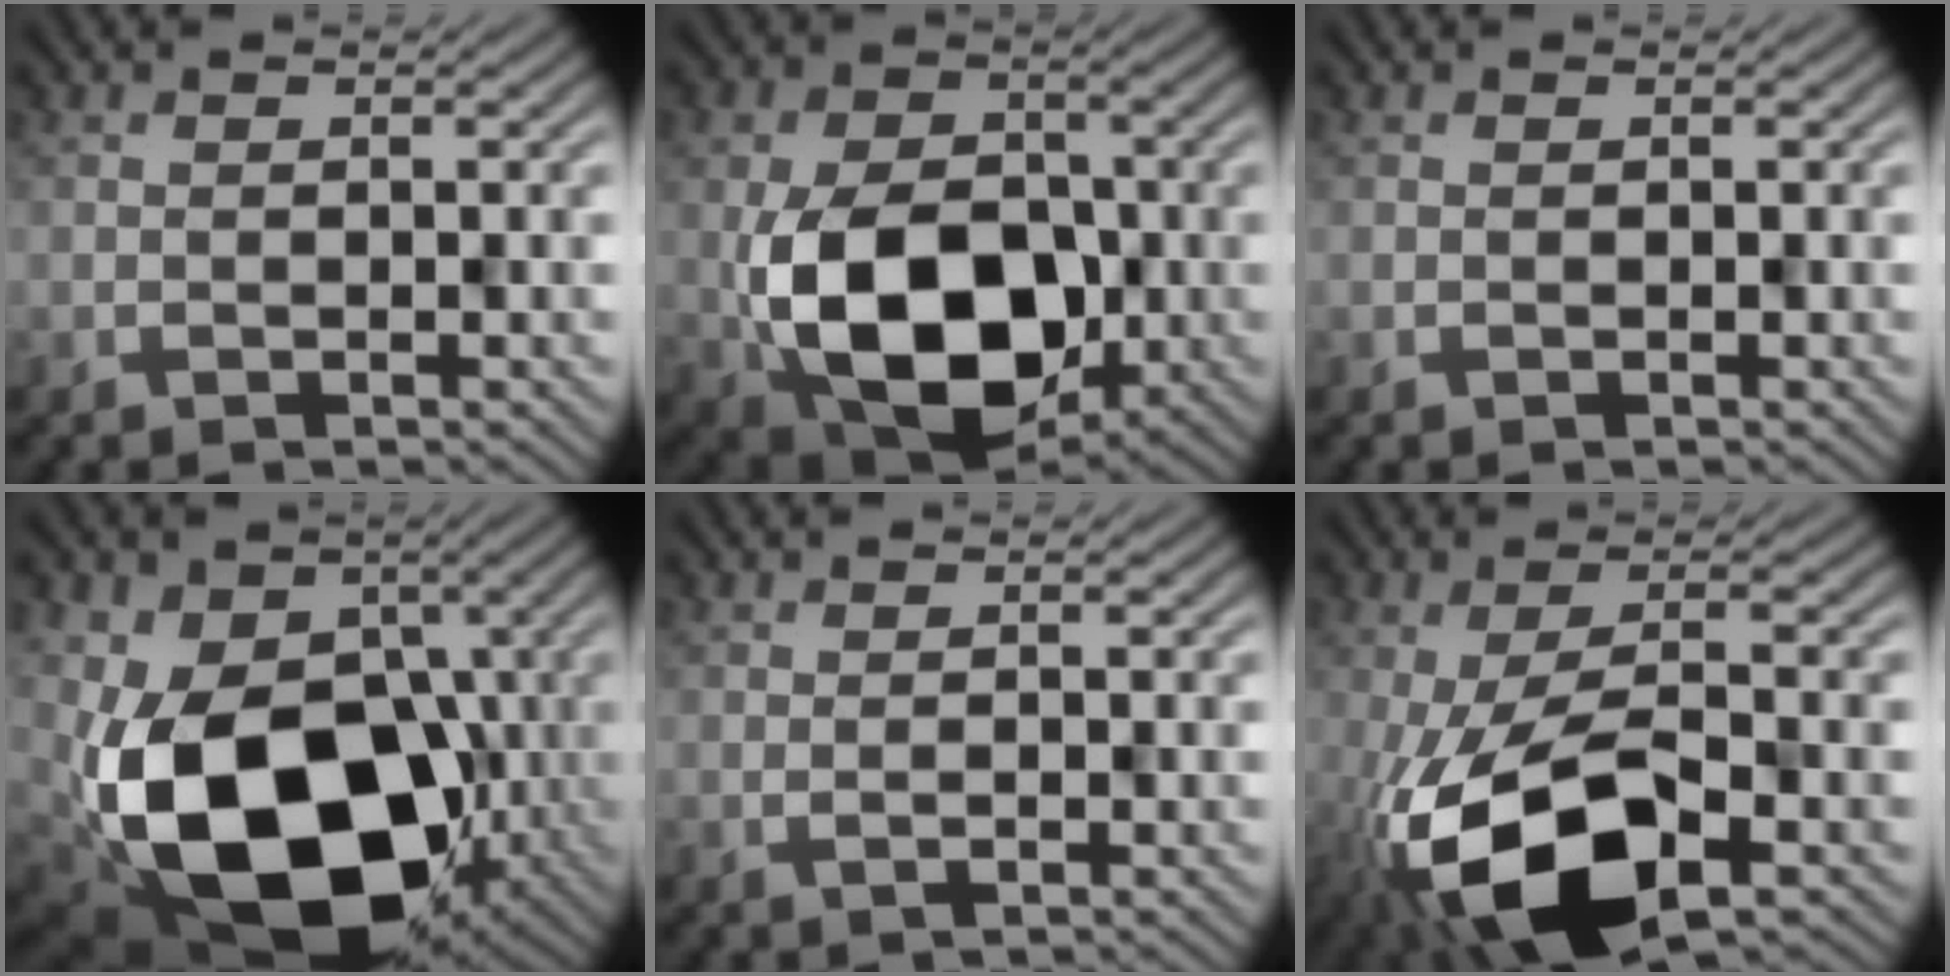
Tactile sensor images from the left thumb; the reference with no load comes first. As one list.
[{"total": 12.9, "force": [-3.1, 8.8, 8.9], "torque": [-0.179, -0.035, -0.053]}, {"total": 0.0}, {"total": 18.3, "force": [-4.9, 12.2, 12.7], "torque": [-0.229, -0.031, -0.083]}, {"total": 0.9, "force": [0.2, 0.2, 0.8], "torque": [-0.017, -0.001, 0.000]}, {"total": 13.1, "force": [-5.0, 5.4, 10.8], "torque": [-0.209, -0.020, -0.089]}]